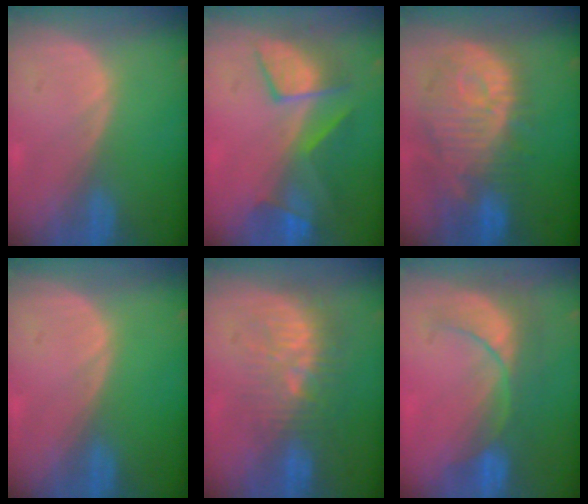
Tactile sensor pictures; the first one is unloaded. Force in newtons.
{"total": 7.6, "press": 7.5, "slide": 1.2}
{"total": 12.6, "press": 11.2, "slide": 5.7}
{"total": 0.0}
{"total": 9.2, "press": 8.8, "slide": 2.9}
{"total": 8.6, "press": 7.8, "slide": 3.5}